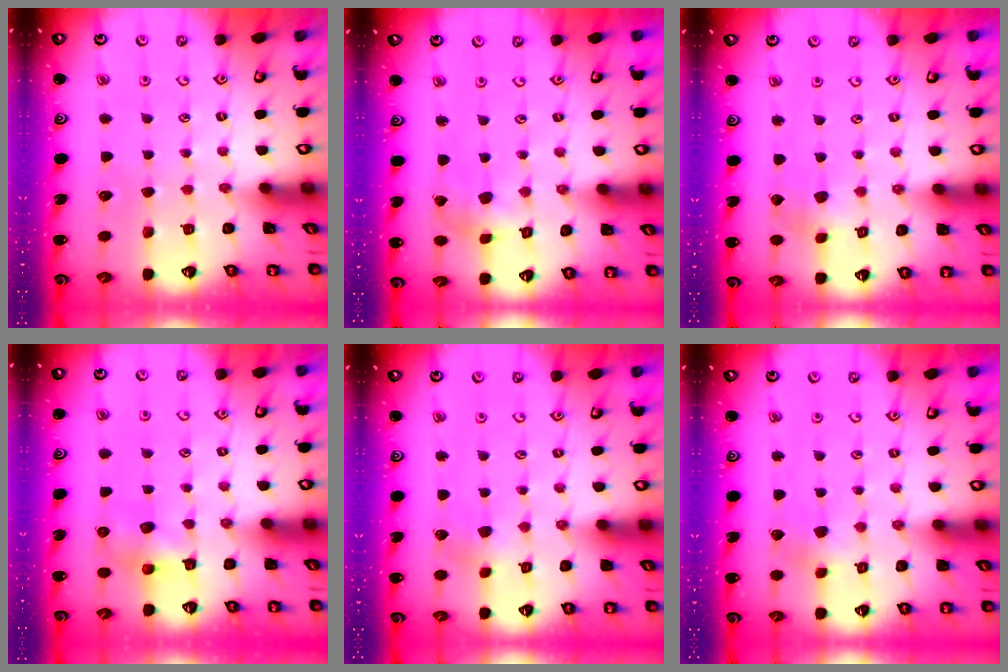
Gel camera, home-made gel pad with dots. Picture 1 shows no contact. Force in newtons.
{"total": 1.8, "press": 1.8, "slide": 0.2}
{"total": 2.9, "press": 2.9, "slide": 0.4}
{"total": 5.7, "press": 5.7, "slide": 0.7}
{"total": 2.9, "press": 2.8, "slide": 0.2}
{"total": 3.2, "press": 3.2, "slide": 0.4}